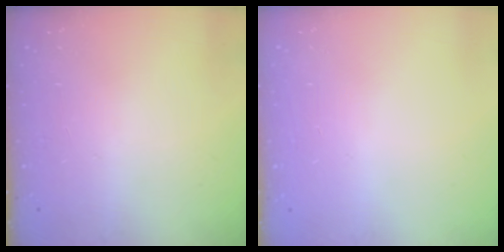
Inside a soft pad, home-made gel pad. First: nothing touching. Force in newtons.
{"total": 0.0}